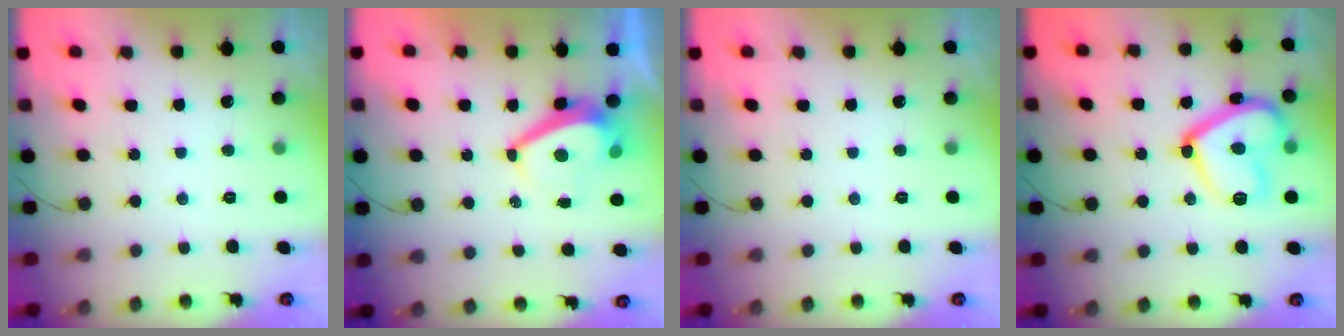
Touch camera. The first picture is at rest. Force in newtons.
{"total": 5.1, "press": 5.0, "slide": 0.6}
{"total": 0.0}
{"total": 18.3, "press": 18.3, "slide": 1.6}